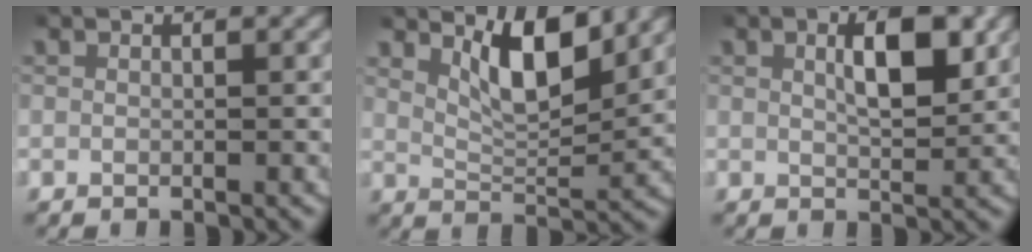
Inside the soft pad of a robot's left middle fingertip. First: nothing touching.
{"total": 5.1, "force": [3.3, 1.4, 3.7], "torque": [-0.062, -0.007, 0.057]}
{"total": 4.3, "force": [1.6, 1.5, 3.7], "torque": [-0.054, 0.002, 0.024]}